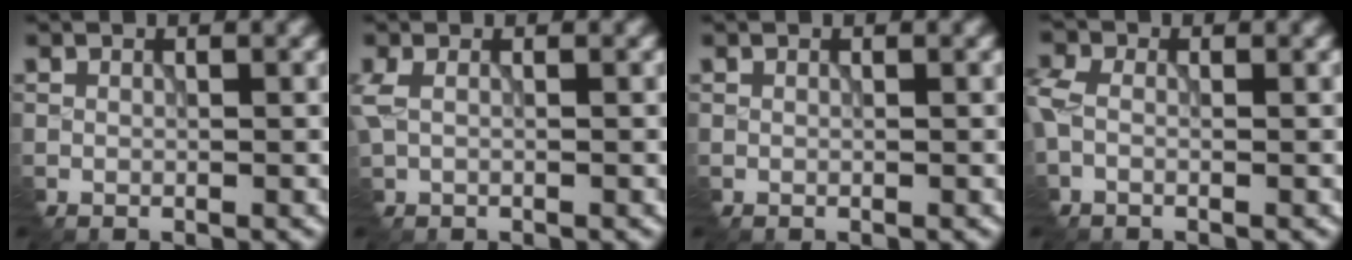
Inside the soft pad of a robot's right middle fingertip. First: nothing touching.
{"total": 2.3, "force": [0.3, 1.4, 1.9], "torque": [-0.057, 0.004, 0.008]}
{"total": 0.0}
{"total": 3.1, "force": [-0.3, 2.2, 2.2], "torque": [-0.061, 0.005, -0.011]}